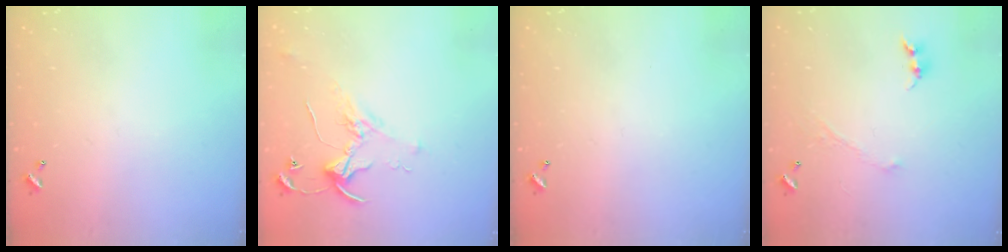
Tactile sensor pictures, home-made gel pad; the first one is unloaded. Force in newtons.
{"total": 2.1, "press": 2.1, "slide": 0.1}
{"total": 0.0}
{"total": 1.0, "press": 0.9, "slide": 0.4}